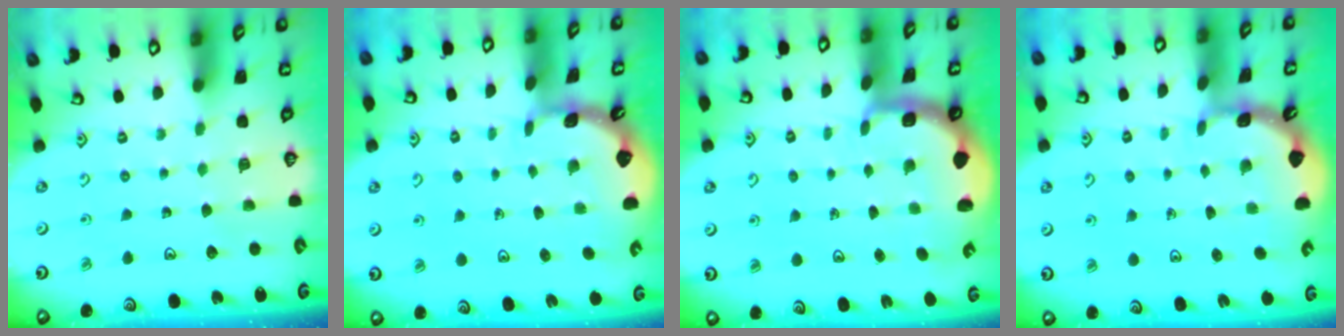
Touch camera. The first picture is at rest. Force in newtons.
{"total": 1.6, "press": 1.5, "slide": 0.1}
{"total": 2.1, "press": 1.9, "slide": 0.8}
{"total": 1.8, "press": 1.8, "slide": 0.1}